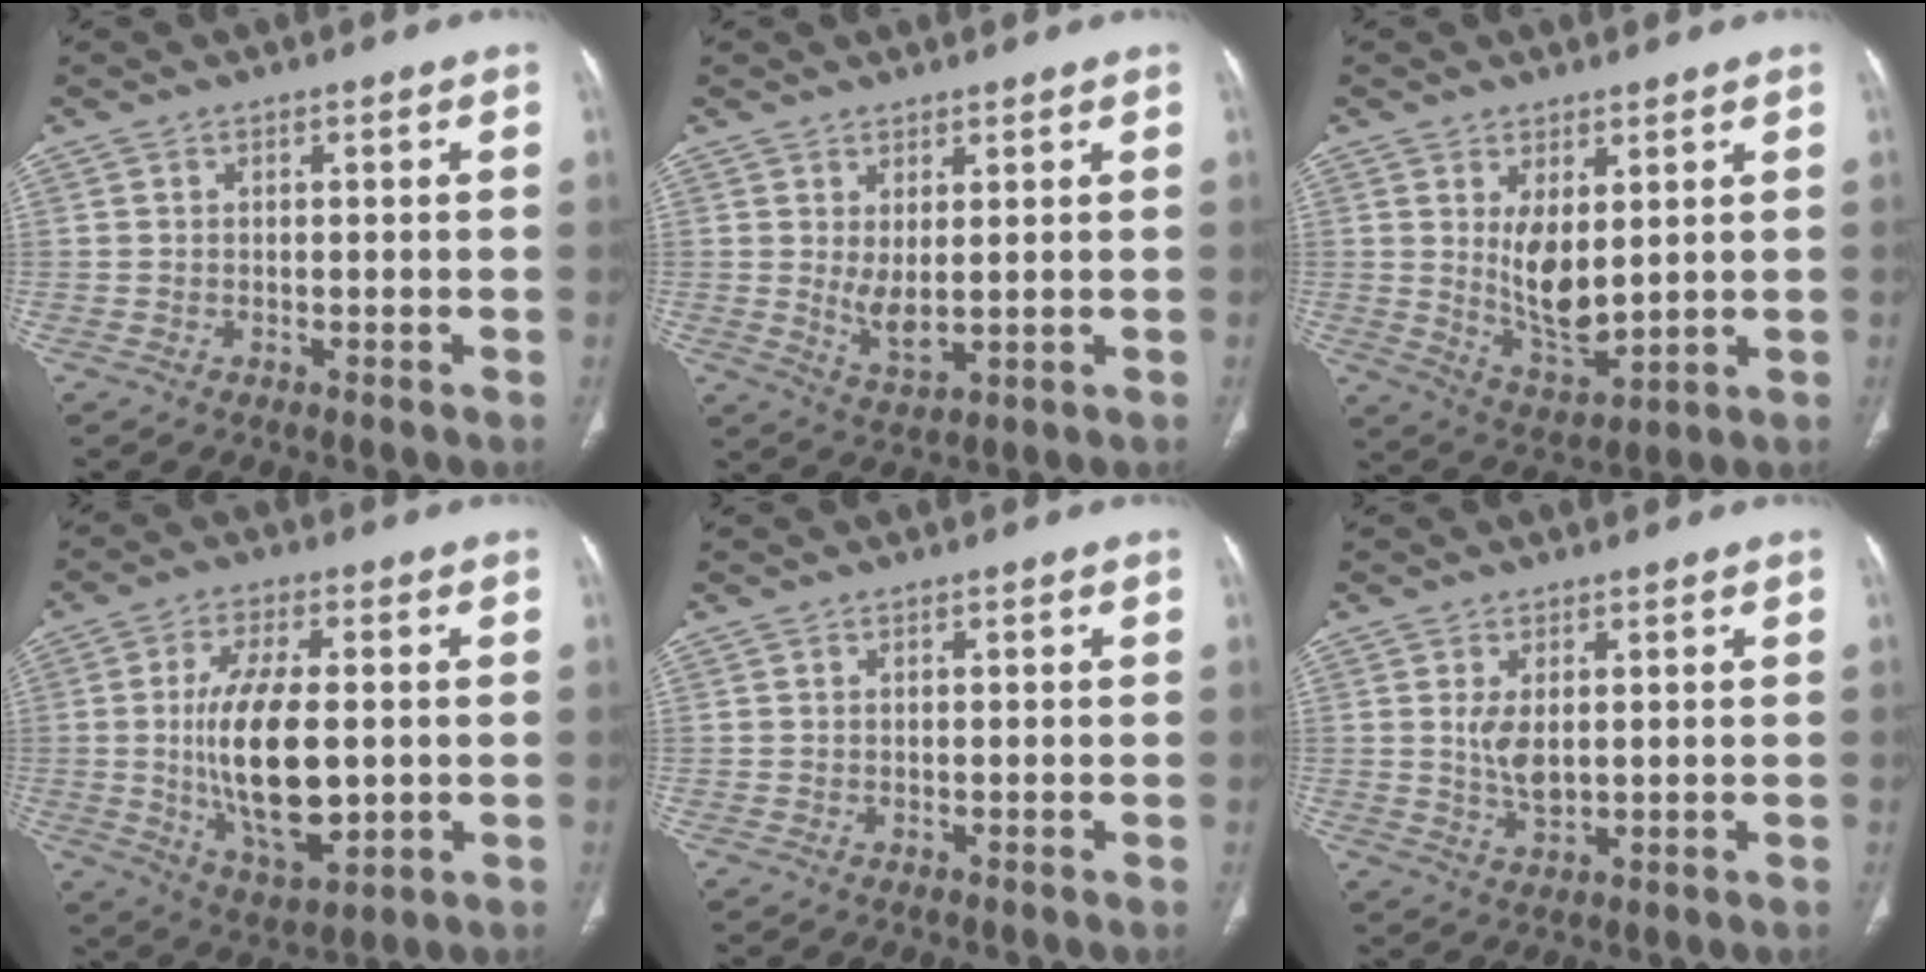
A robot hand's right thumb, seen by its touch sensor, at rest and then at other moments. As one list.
[{"total": 4.8, "force": [0.9, 1.8, 4.3], "torque": [-0.079, -0.022, 0.028]}, {"total": 8.9, "force": [2.0, 4.2, 7.6], "torque": [-0.118, -0.032, 0.055]}, {"total": 16.6, "force": [-0.5, 7.5, 14.8], "torque": [-0.257, -0.015, 0.001]}, {"total": 0.0}, {"total": 4.8, "force": [0.9, 2.4, 4.0], "torque": [-0.075, -0.013, 0.025]}]